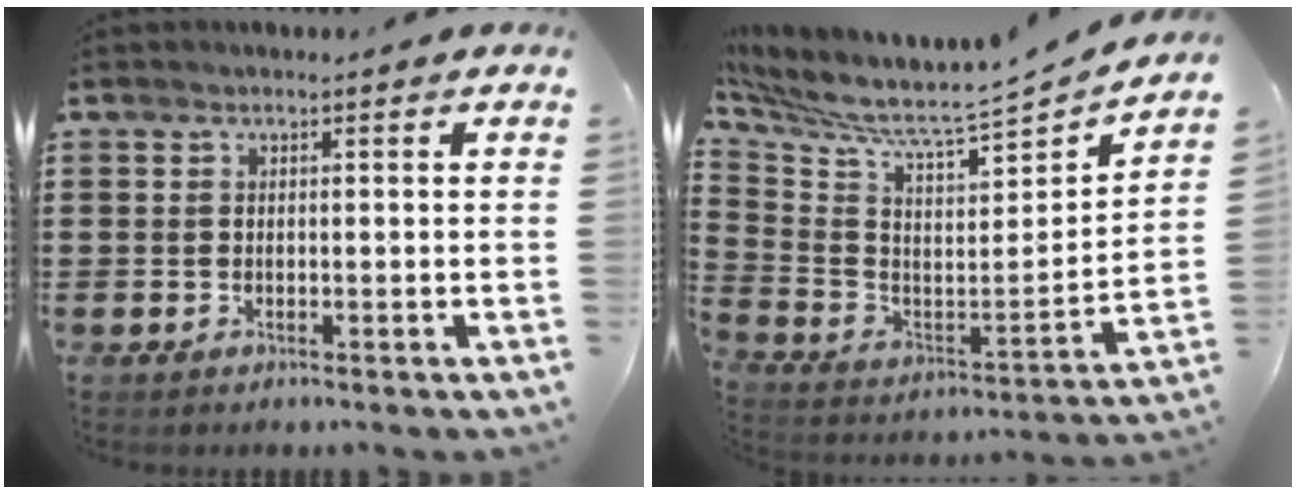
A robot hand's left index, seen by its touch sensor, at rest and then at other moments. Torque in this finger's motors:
{"motor_torque": [2.14, 0.00, 0.83, 0.21]}